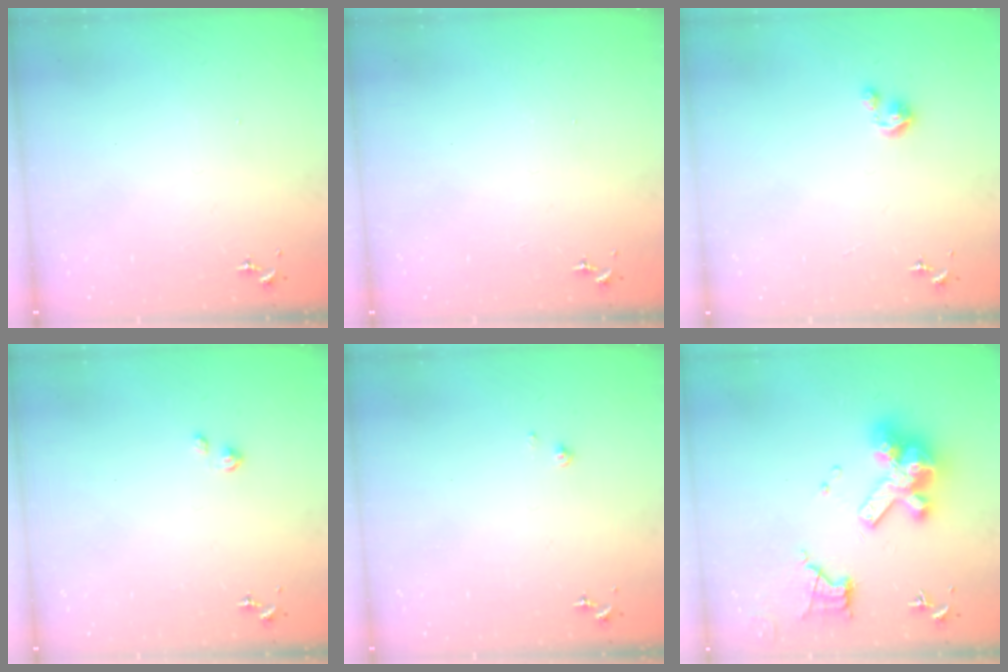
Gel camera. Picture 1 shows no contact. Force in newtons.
{"total": 0.0}
{"total": 2.5, "press": 2.5, "slide": 0.3}
{"total": 2.5, "press": 2.5, "slide": 0.3}
{"total": 1.4, "press": 1.4, "slide": 0.1}
{"total": 16.4, "press": 16.4, "slide": 1.4}